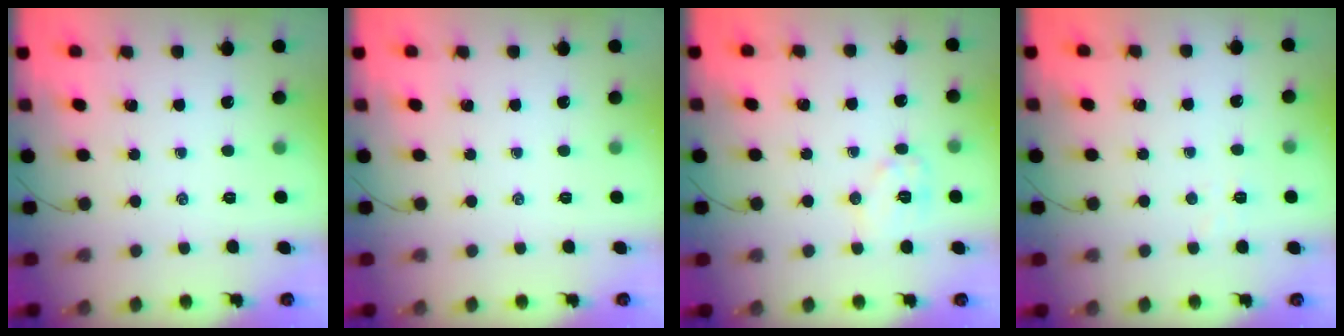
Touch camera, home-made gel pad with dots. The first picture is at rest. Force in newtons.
{"total": 0.0}
{"total": 8.1, "press": 8.1, "slide": 0.5}
{"total": 2.5, "press": 2.4, "slide": 0.6}